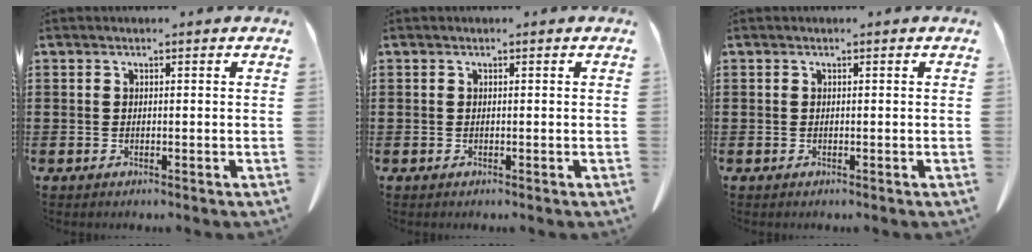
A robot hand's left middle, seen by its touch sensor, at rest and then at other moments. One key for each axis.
{"total": 0.0}
{"total": 0.0}